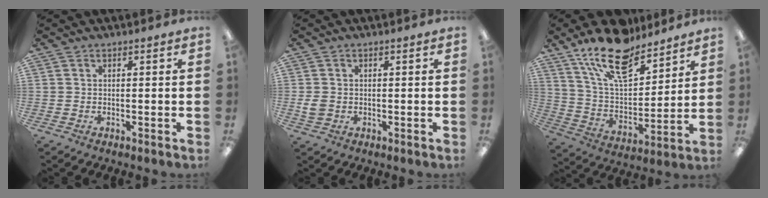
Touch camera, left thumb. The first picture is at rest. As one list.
[{"total": 2.7, "force": [-0.1, 2.2, 1.6], "torque": [-0.037, 0.004, -0.004]}, {"total": 18.4, "force": [14.1, 7.5, 9.1], "torque": [-0.173, -0.081, 0.250]}]